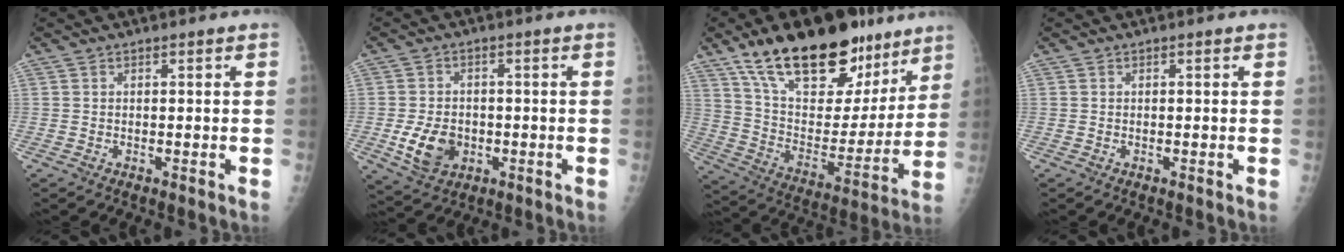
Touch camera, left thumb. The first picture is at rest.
{"total": 7.8, "force": [-1.8, 5.8, 4.9], "torque": [-0.074, 0.002, -0.023]}
{"total": 28.4, "force": [18.6, 13.0, 17.1], "torque": [-0.232, -0.052, 0.304]}
{"total": 0.0}